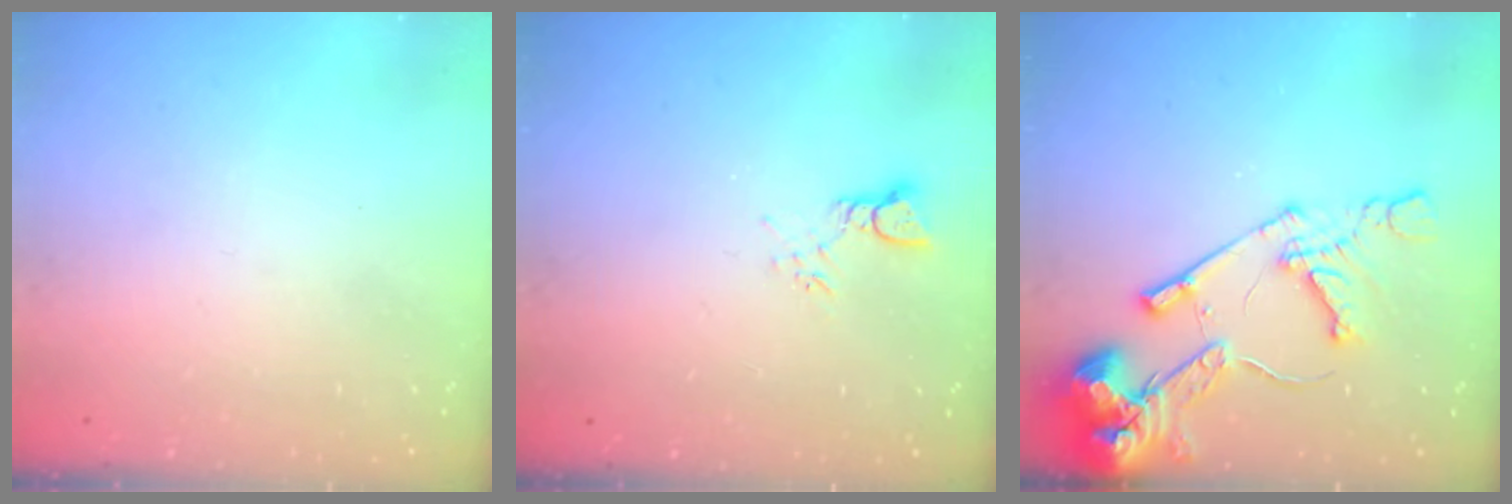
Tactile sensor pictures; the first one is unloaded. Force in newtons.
{"total": 2.6, "press": 2.6, "slide": 0.2}
{"total": 14.5, "press": 14.4, "slide": 1.8}